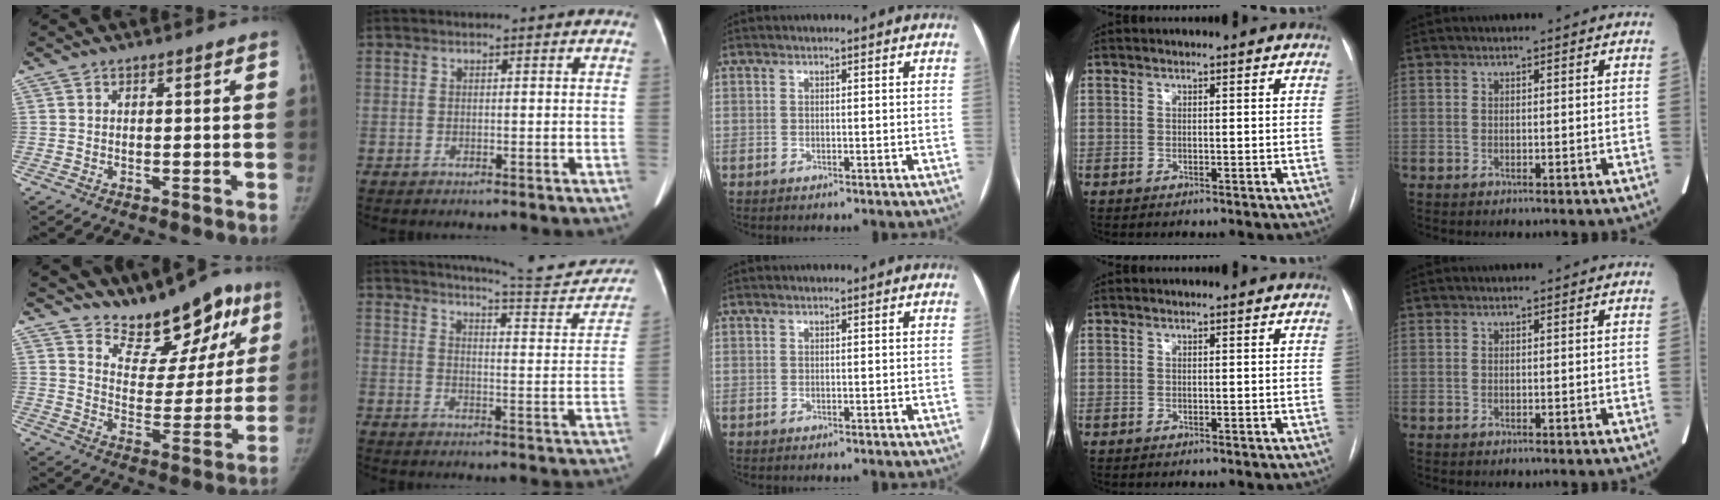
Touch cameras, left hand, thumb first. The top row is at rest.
{"thumb": {"total": 15.7, "force": [12.1, 7.5, 6.6], "torque": [-0.031, -0.078, 0.178]}, "index": {"total": 17.6, "force": [16.4, 2.1, 6.0], "torque": [-0.074, -0.046, 0.196]}}